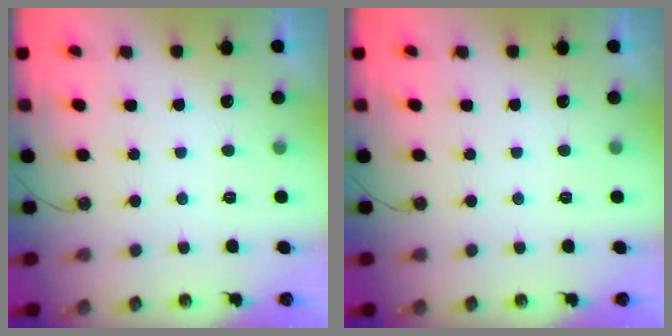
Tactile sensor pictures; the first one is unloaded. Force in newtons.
{"total": 0.0}